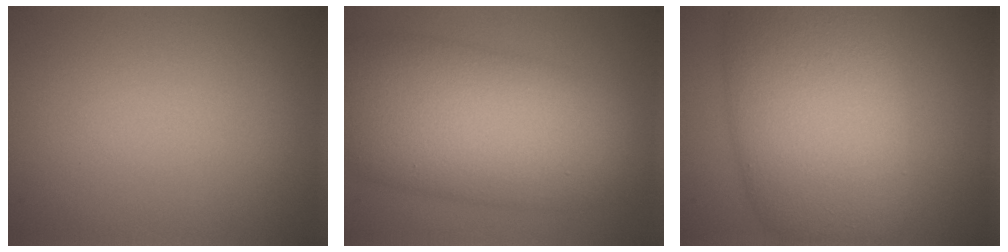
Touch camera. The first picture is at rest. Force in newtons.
{"total": 12.0, "press": 12.0, "slide": 0.4}
{"total": 12.4, "press": 12.4, "slide": 0.4}